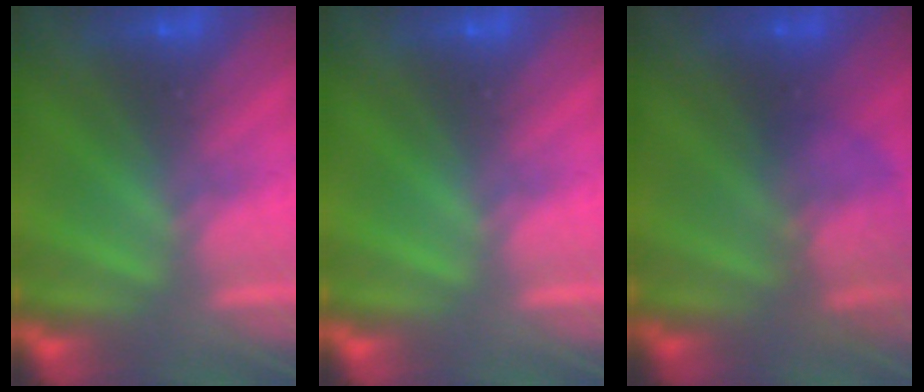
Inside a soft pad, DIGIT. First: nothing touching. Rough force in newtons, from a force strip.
{"total": 0.0}
{"total": 2.2}